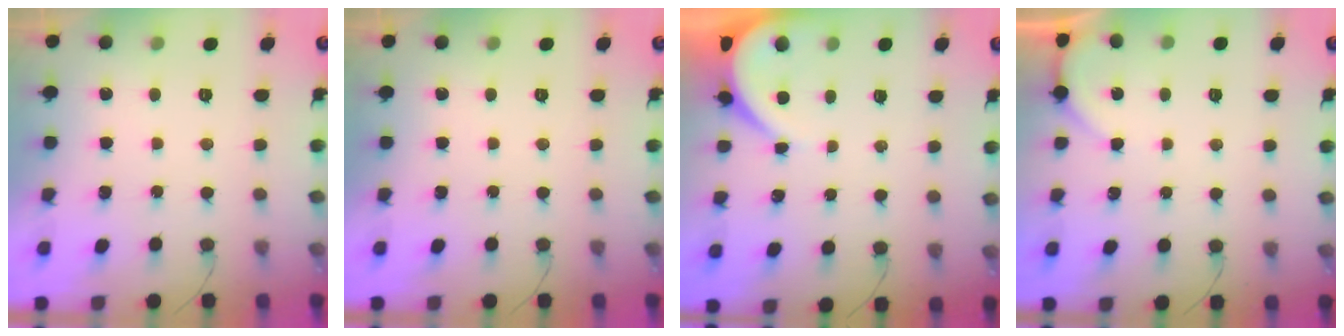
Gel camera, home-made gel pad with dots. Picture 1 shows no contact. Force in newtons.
{"total": 0.0}
{"total": 3.5, "press": 3.5, "slide": 0.5}
{"total": 1.6, "press": 1.6, "slide": 0.2}